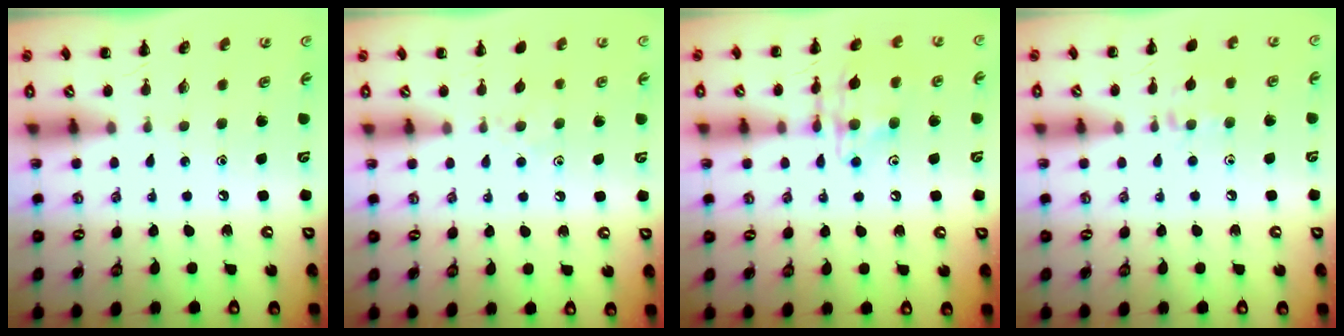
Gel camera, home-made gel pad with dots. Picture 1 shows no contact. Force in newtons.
{"total": 5.4, "press": 5.2, "slide": 1.7}
{"total": 13.5, "press": 13.4, "slide": 1.8}
{"total": 7.5, "press": 7.4, "slide": 1.3}